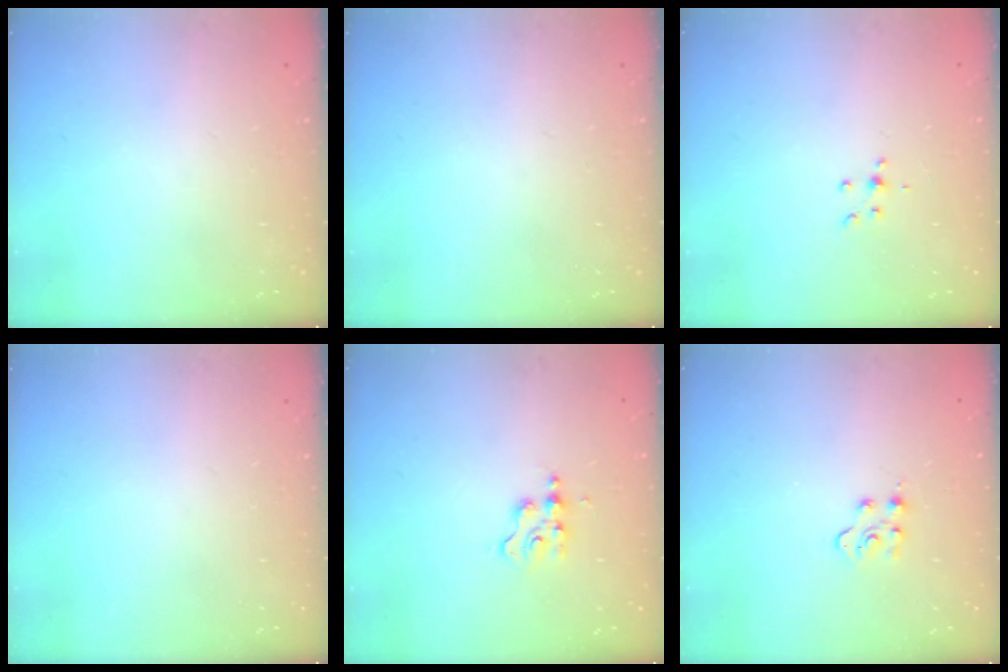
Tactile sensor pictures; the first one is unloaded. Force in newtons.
{"total": 0.0}
{"total": 3.7, "press": 3.6, "slide": 0.9}
{"total": 0.0}
{"total": 2.6, "press": 2.6, "slide": 0.3}
{"total": 3.6, "press": 3.6, "slide": 0.5}